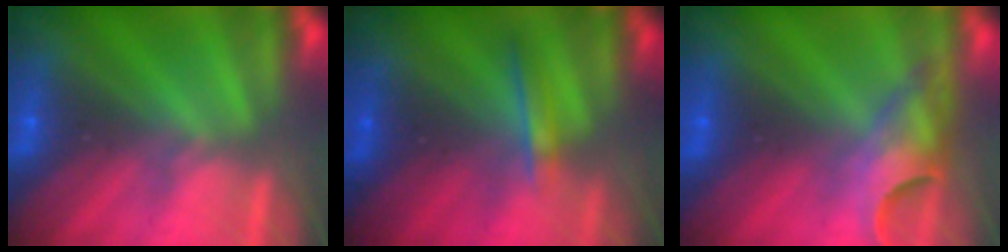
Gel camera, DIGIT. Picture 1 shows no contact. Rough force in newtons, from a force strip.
{"total": 1.6}
{"total": 4.6}